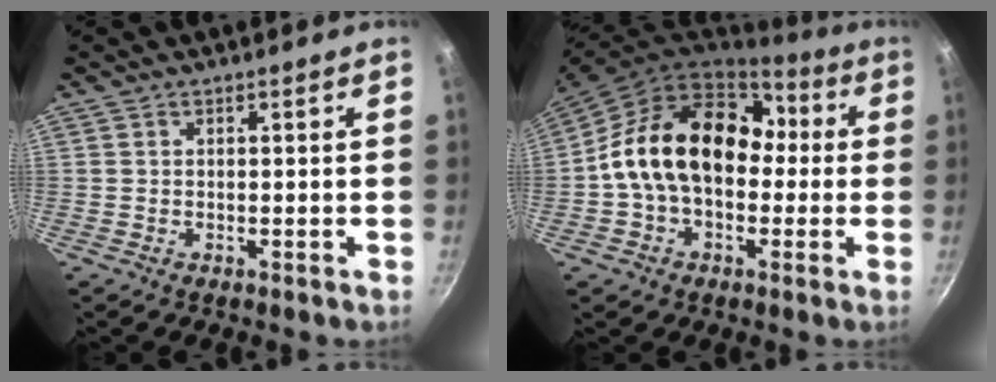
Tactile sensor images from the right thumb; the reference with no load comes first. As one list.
[{"total": 19.5, "force": [0.9, 13.9, 13.7], "torque": [-0.198, 0.049, 0.004]}]